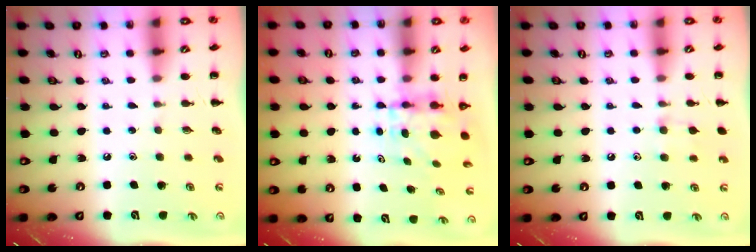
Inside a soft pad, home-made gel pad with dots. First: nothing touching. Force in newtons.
{"total": 4.6, "press": 4.6, "slide": 0.5}
{"total": 7.8, "press": 7.5, "slide": 2.1}